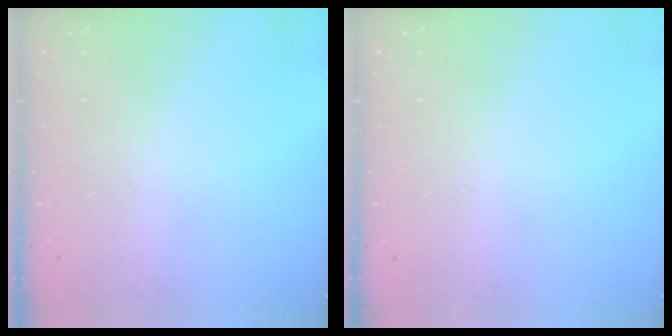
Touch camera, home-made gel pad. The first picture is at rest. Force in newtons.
{"total": 0.0}